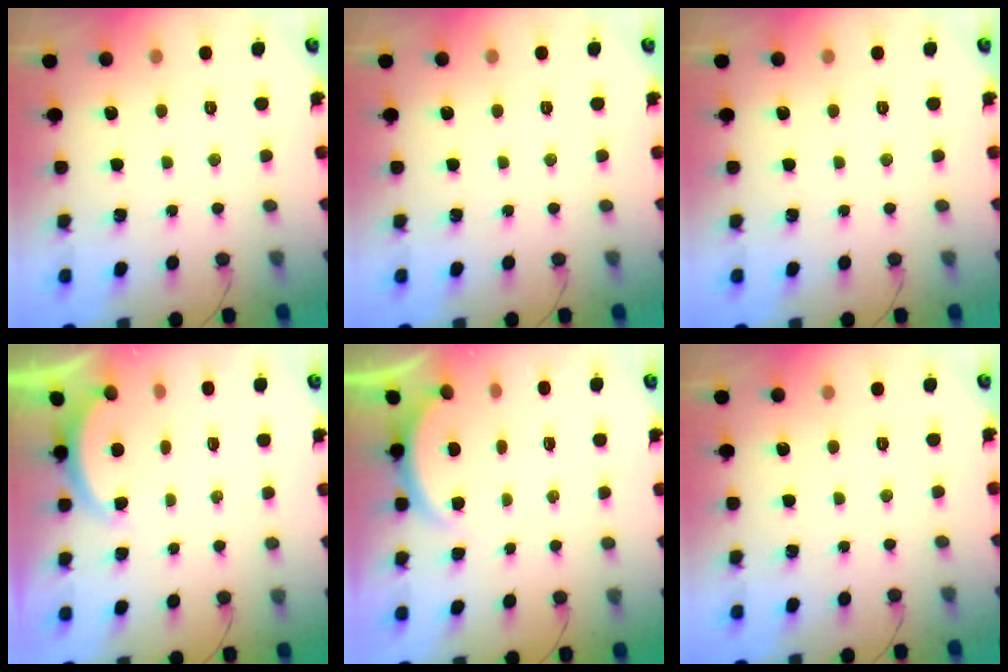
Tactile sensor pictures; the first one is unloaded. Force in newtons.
{"total": 0.0}
{"total": 0.0}
{"total": 1.3, "press": 1.2, "slide": 0.5}
{"total": 1.6, "press": 1.5, "slide": 0.6}
{"total": 0.0}